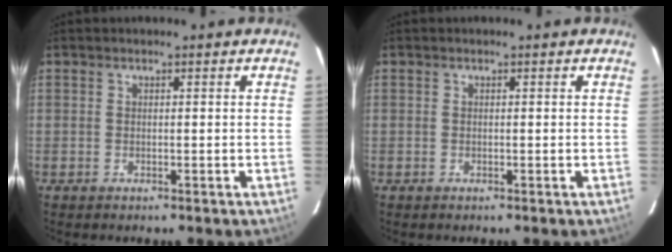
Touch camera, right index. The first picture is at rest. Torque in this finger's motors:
{"motor_torque": [0.00, 0.00, 0.00, 0.00]}